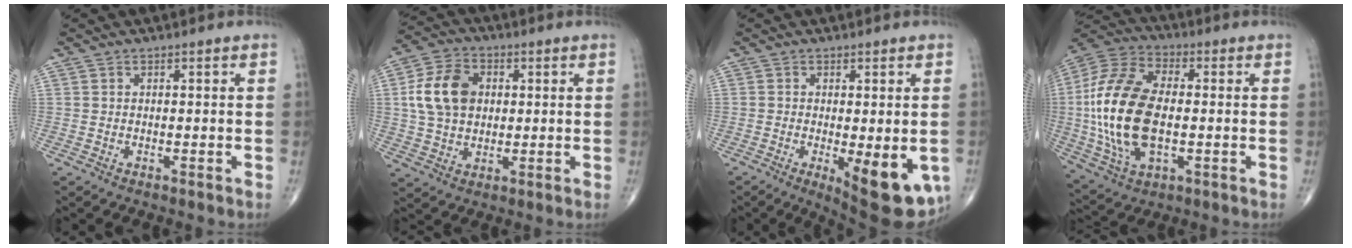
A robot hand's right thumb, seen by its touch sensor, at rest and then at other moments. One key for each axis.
{"total": 11.7, "fx": 1.8, "fy": 8.4, "fz": 7.9, "tx": -0.133, "ty": 0.009, "tz": 0.031}
{"total": 13.5, "fx": -4.3, "fy": 4.9, "fz": 11.9, "tx": -0.124, "ty": -0.014, "tz": -0.043}
{"total": 22.0, "fx": -1.0, "fy": 11.9, "fz": 18.5, "tx": -0.400, "ty": 0.003, "tz": -0.018}